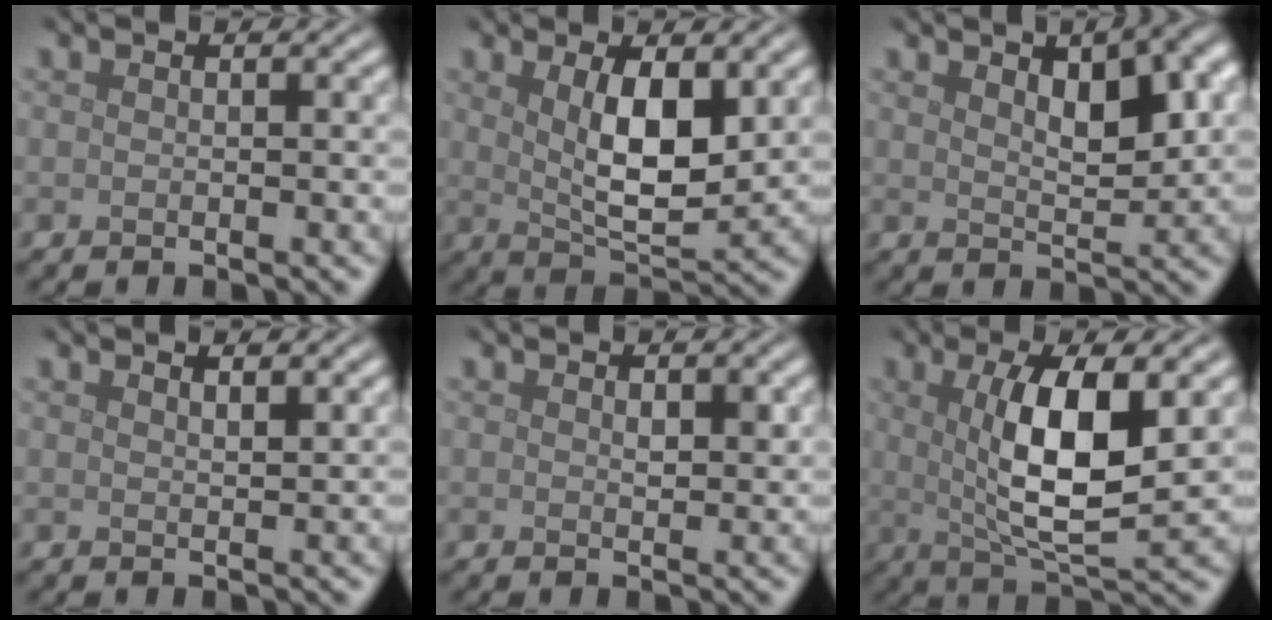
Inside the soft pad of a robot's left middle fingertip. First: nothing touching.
{"total": 6.3, "force": [1.6, 2.3, 5.6], "torque": [-0.099, -0.009, 0.035]}
{"total": 5.8, "force": [2.2, 2.3, 4.8], "torque": [-0.074, 0.002, 0.040]}
{"total": 1.6, "force": [1.4, 0.4, 0.7], "torque": [-0.004, 0.002, 0.011]}
{"total": 1.1, "force": [0.5, 0.5, 0.9], "torque": [-0.012, -0.005, 0.010]}
{"total": 8.1, "force": [1.5, 2.4, 7.6], "torque": [-0.132, -0.010, 0.029]}